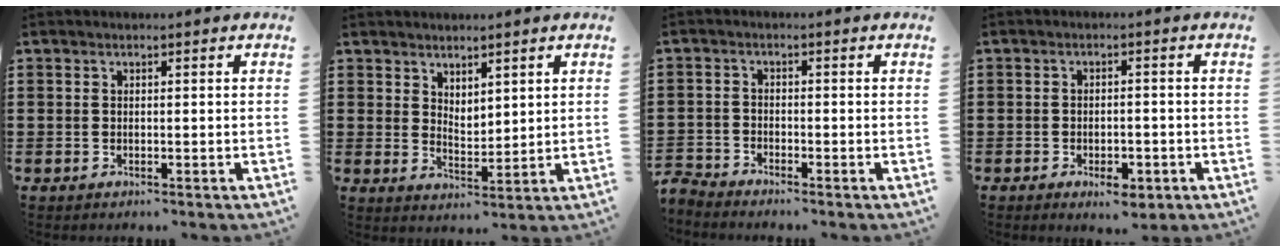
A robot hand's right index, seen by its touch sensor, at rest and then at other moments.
{"total": 2.8, "force": [2.7, 0.8, 0.1], "torque": [-0.010, -0.003, 0.052]}
{"total": 2.4, "force": [-2.4, 0.2, -0.1], "torque": [-0.011, -0.002, -0.056]}
{"total": 3.2, "force": [-2.0, 1.4, 2.1], "torque": [-0.036, 0.002, -0.037]}